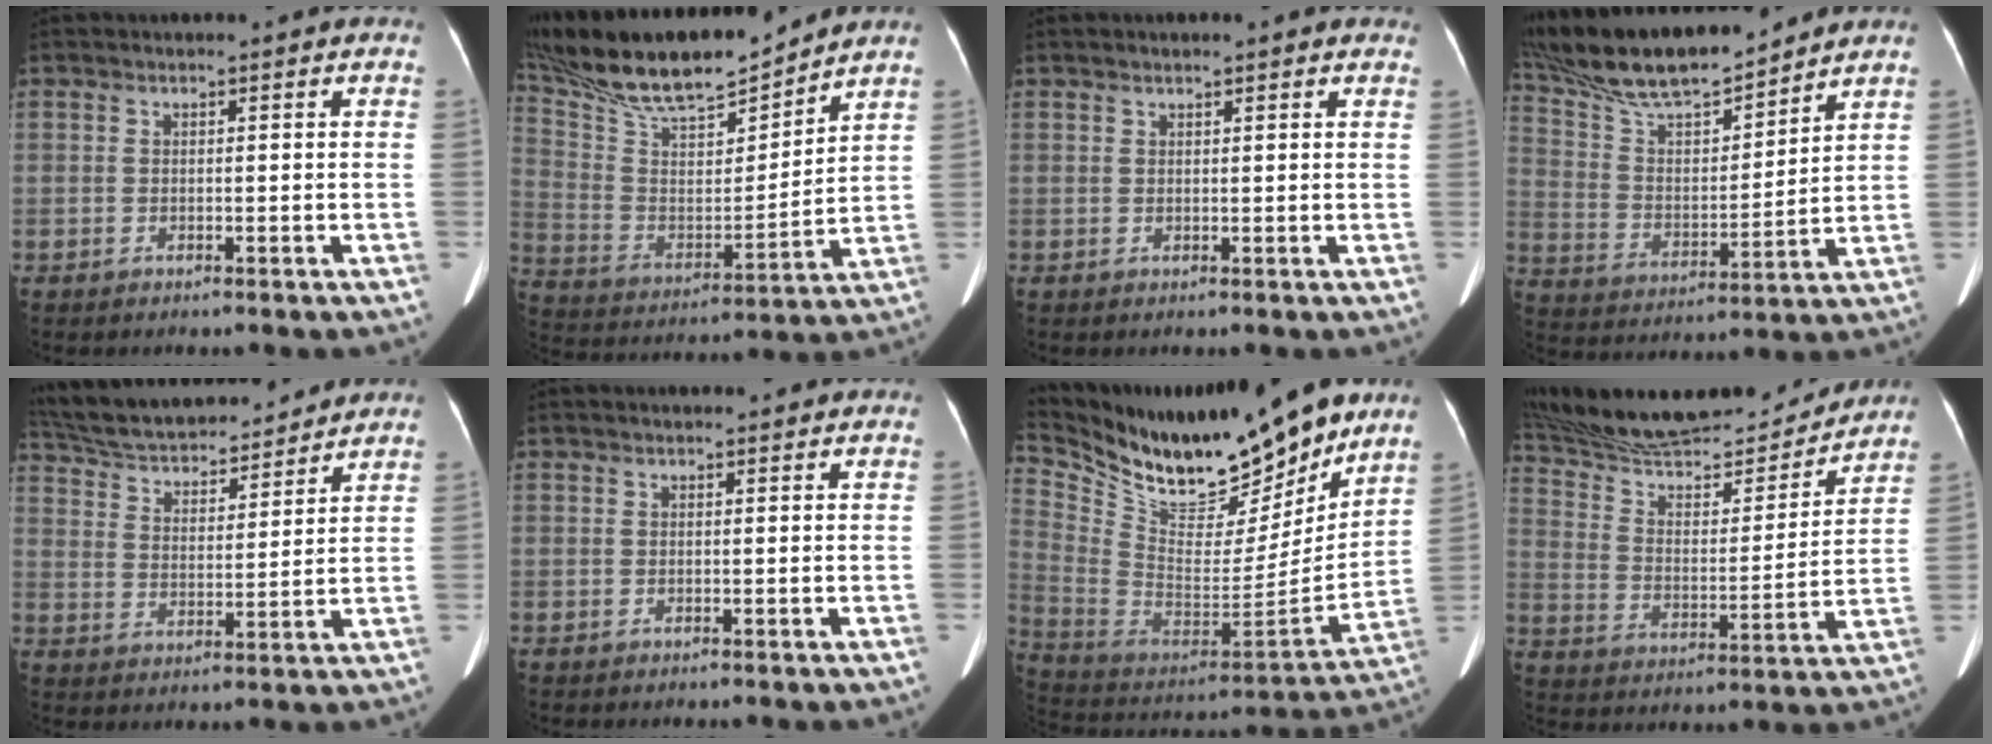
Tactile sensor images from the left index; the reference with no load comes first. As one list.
[{"total": 21.5, "force": [18.8, 3.7, 9.7], "torque": [-0.195, 0.011, 0.332]}, {"total": 2.5, "force": [1.9, 0.5, 1.5], "torque": [-0.019, 0.017, 0.024]}, {"total": 18.1, "force": [15.9, 2.8, 8.2], "torque": [-0.162, 0.018, 0.291]}, {"total": 20.1, "force": [18.2, 4.5, 7.1], "torque": [-0.141, 0.029, 0.287]}, {"total": 2.3, "force": [2.1, 0.3, 1.0], "torque": [-0.009, 0.022, 0.029]}, {"total": 26.2, "force": [21.3, 7.3, 13.2], "torque": [-0.252, -0.029, 0.344]}, {"total": 25.0, "force": [22.8, 4.7, 8.9], "torque": [-0.164, -0.008, 0.348]}]